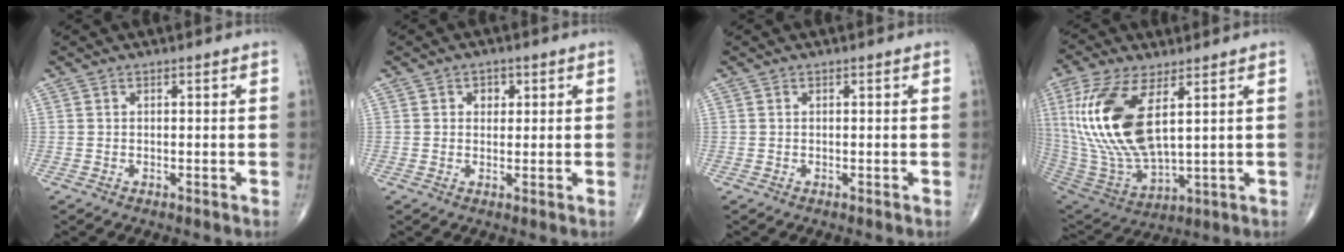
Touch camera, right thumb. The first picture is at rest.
{"total": 2.4, "force": [0.9, 1.9, 1.1], "torque": [-0.001, -0.001, 0.010]}
{"total": 0.0}
{"total": 20.4, "force": [5.7, 8.7, 17.6], "torque": [-0.384, -0.030, 0.119]}